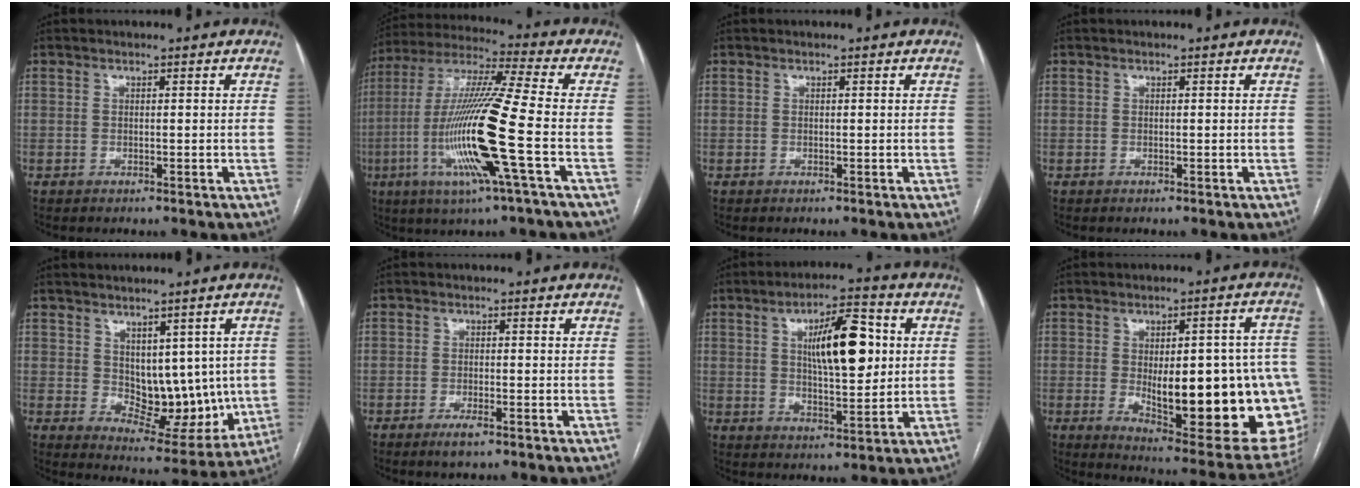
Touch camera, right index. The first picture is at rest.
{"total": 18.2, "force": [-4.8, -0.6, 17.5], "torque": [-0.360, -0.015, -0.102]}
{"total": 0.0}
{"total": 0.0}
{"total": 10.4, "force": [0.7, 6.4, 8.2], "torque": [-0.092, 0.000, 0.034]}
{"total": 2.6, "force": [-1.7, 0.4, 1.9], "torque": [-0.037, -0.003, -0.030]}
{"total": 12.0, "force": [2.7, 3.4, 11.2], "torque": [-0.182, 0.012, 0.044]}
{"total": 24.0, "force": [-3.4, 7.3, 22.6], "torque": [-0.223, 0.005, -0.016]}